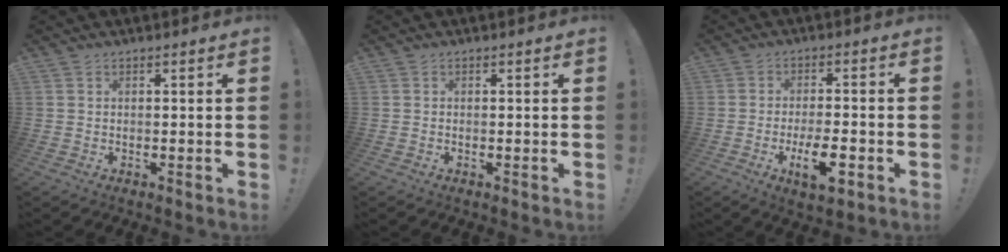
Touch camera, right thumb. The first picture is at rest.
{"total": 0.0}
{"total": 9.4, "force": [-4.2, 2.8, 8.0], "torque": [-0.138, 0.011, -0.070]}